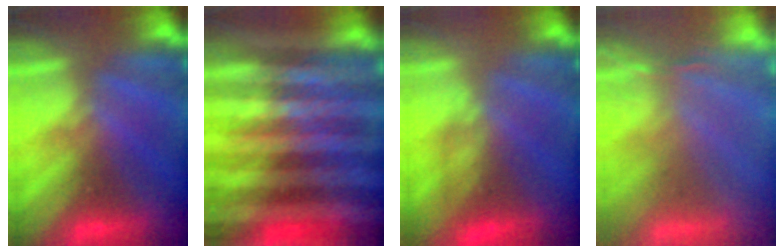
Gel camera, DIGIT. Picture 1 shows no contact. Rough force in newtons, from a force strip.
{"total": 6.3}
{"total": 4.8}
{"total": 7.3}